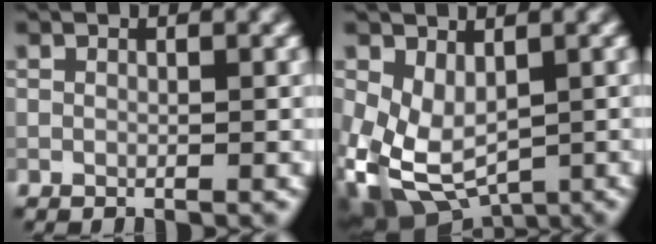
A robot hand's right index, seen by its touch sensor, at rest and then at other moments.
{"total": 6.2, "force": [-0.6, 4.3, 4.4], "torque": [-0.102, -0.017, -0.001]}